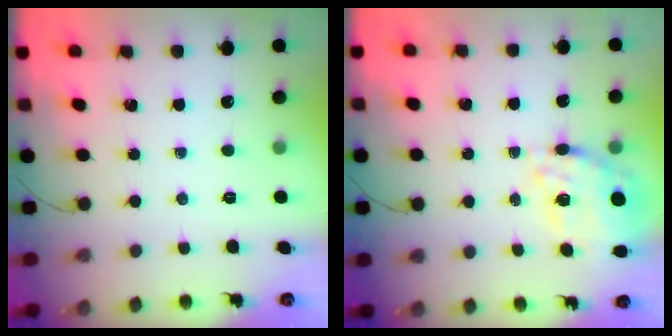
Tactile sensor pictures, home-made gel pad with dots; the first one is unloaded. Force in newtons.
{"total": 11.7, "press": 10.9, "slide": 4.3}